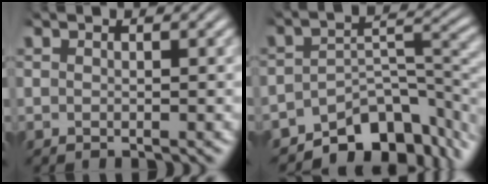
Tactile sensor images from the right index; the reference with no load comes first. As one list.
[{"total": 11.9, "force": [-7.6, 5.7, 7.1], "torque": [-0.092, -0.025, -0.107]}]